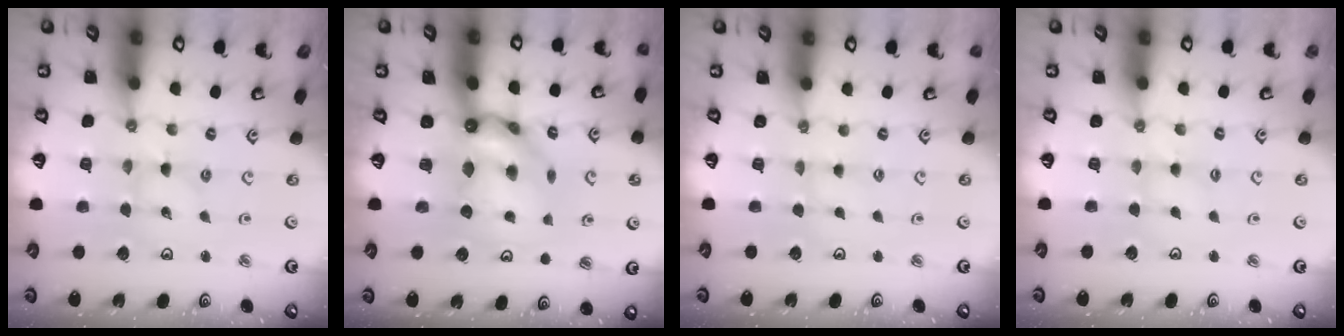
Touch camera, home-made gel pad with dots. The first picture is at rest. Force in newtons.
{"total": 9.8, "press": 9.7, "slide": 0.7}
{"total": 0.0}
{"total": 2.0, "press": 1.9, "slide": 0.3}